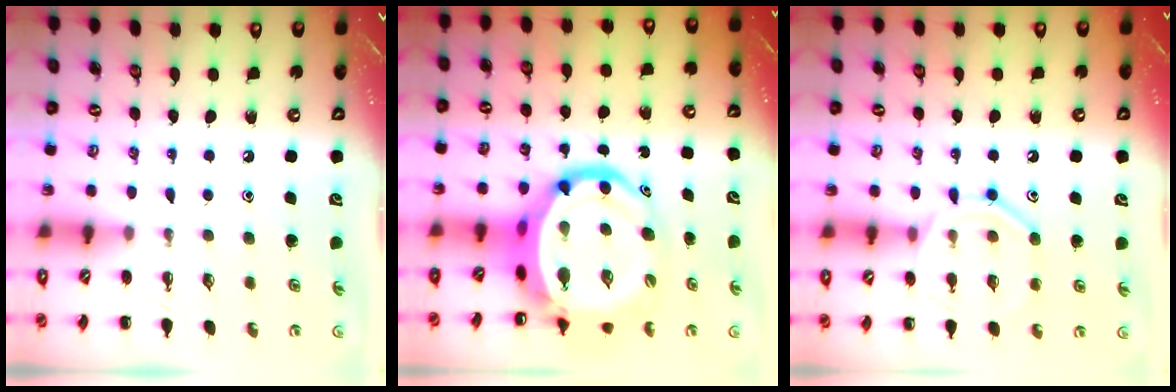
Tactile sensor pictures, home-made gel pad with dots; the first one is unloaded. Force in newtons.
{"total": 13.2, "press": 12.7, "slide": 3.6}
{"total": 10.5, "press": 10.4, "slide": 1.1}